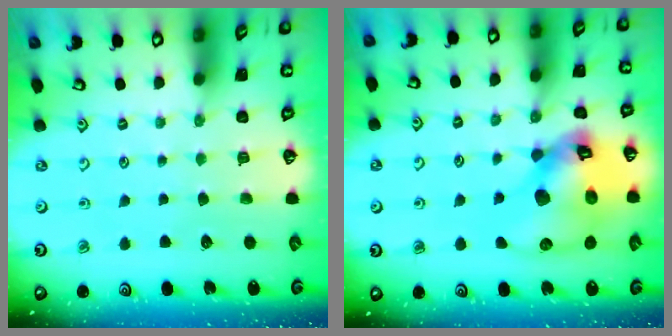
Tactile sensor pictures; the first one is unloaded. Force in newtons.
{"total": 20.9, "press": 20.7, "slide": 2.7}